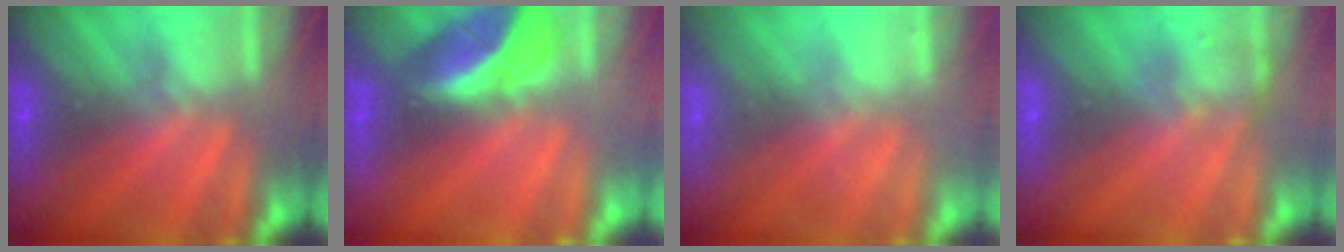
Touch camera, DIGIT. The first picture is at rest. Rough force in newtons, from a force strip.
{"total": 2.6}
{"total": 2.2}
{"total": 2.2}